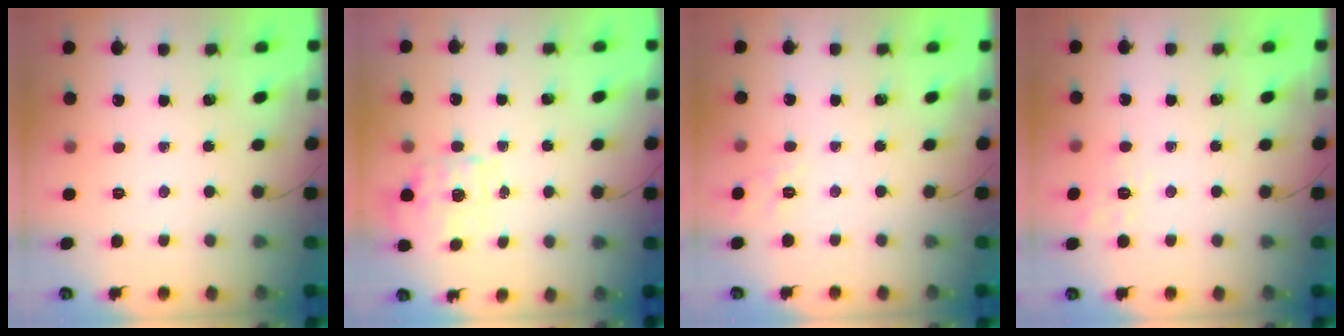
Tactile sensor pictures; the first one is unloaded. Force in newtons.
{"total": 1.9, "press": 1.8, "slide": 0.6}
{"total": 9.0, "press": 8.9, "slide": 1.6}
{"total": 1.9, "press": 0.8, "slide": 1.7}